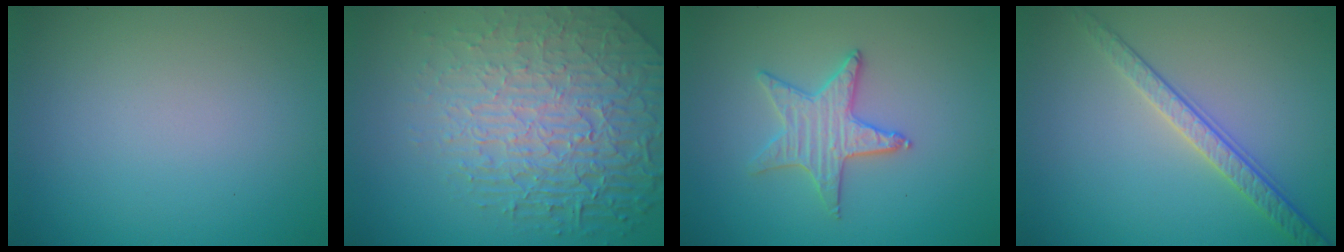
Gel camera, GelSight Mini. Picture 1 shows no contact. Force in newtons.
{"total": 8.7, "press": 5.9, "slide": 6.4}
{"total": 2.4, "press": 2.4, "slide": 0.2}
{"total": 2.8, "press": 2.4, "slide": 1.5}